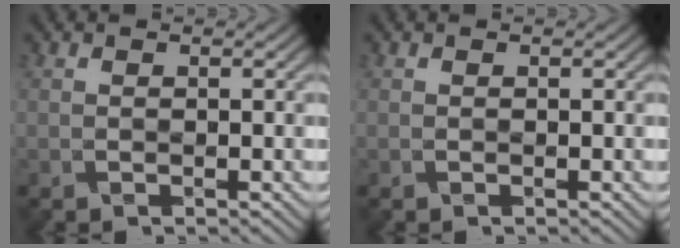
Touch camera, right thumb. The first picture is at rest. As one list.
[{"total": 0.0}]